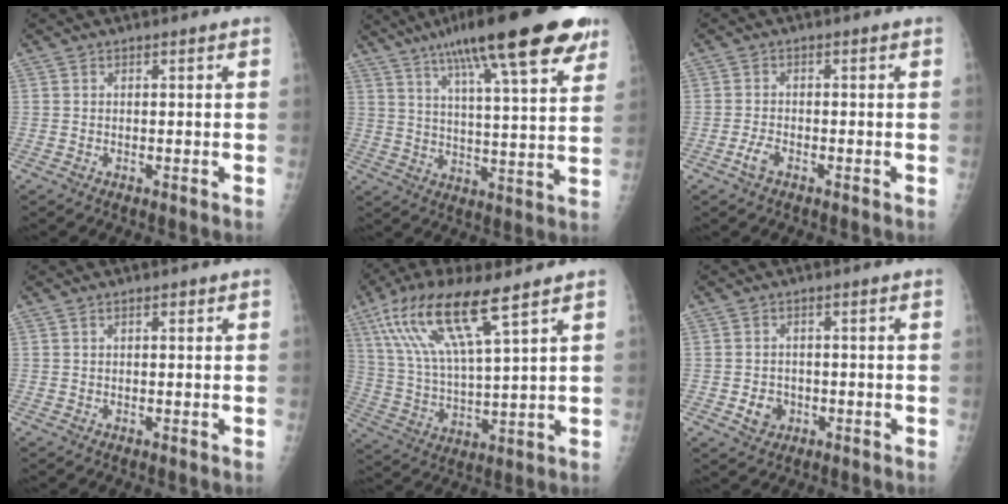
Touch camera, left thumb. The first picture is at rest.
{"total": 25.7, "force": [16.4, 5.0, 19.2], "torque": [-0.283, -0.031, 0.250]}
{"total": 2.3, "force": [-1.3, 1.1, 1.5], "torque": [-0.033, 0.004, -0.026]}
{"total": 0.9, "force": [0.5, 0.4, 0.6], "torque": [-0.008, 0.003, 0.006]}
{"total": 16.7, "force": [9.3, 3.7, 13.4], "torque": [-0.272, -0.023, 0.185]}
{"total": 3.5, "force": [-1.0, 3.1, 1.4], "torque": [-0.011, 0.004, -0.011]}